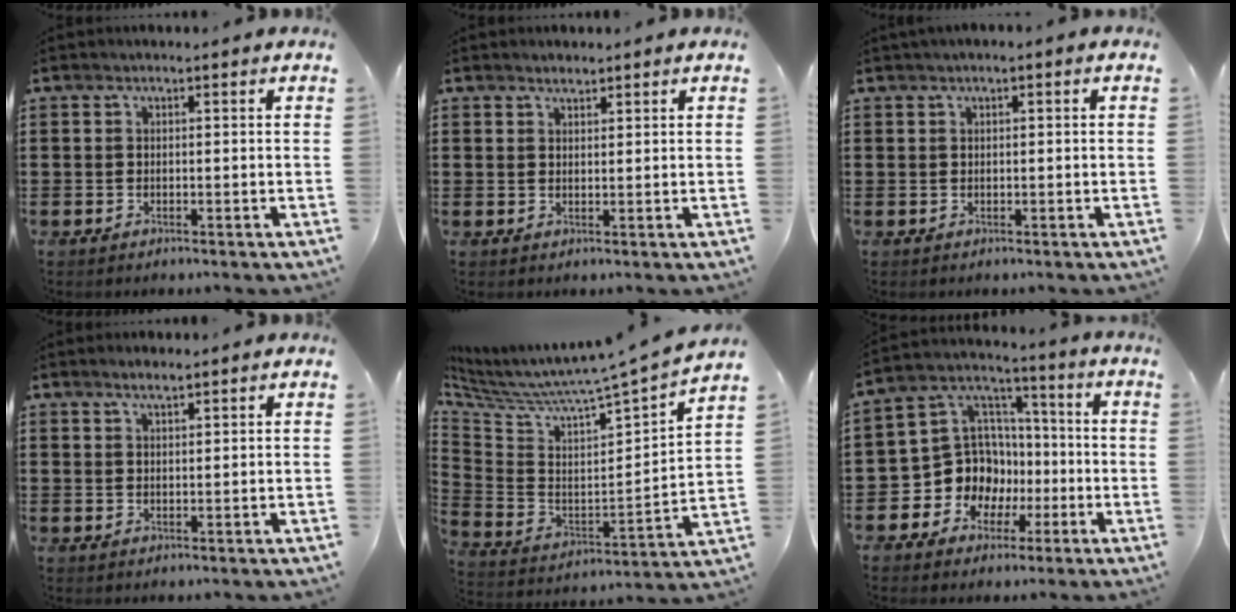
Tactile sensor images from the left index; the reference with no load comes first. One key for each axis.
{"total": 1.4, "fx": 1.2, "fy": 0.4, "fz": 0.5, "tx": -0.010, "ty": 0.002, "tz": 0.023}
{"total": 0.7, "fx": 0.1, "fy": 0.1, "fz": 0.7, "tx": -0.010, "ty": 0.000, "tz": 0.002}
{"total": 1.8, "fx": 1.5, "fy": 0.2, "fz": 1.0, "tx": -0.020, "ty": 0.002, "tz": 0.026}
{"total": 4.3, "fx": 3.8, "fy": -0.9, "fz": 1.9, "tx": -0.063, "ty": -0.059, "tz": 0.051}
{"total": 10.9, "fx": -2.6, "fy": 10.1, "fz": 3.2, "tx": -0.113, "ty": 0.004, "tz": -0.041}